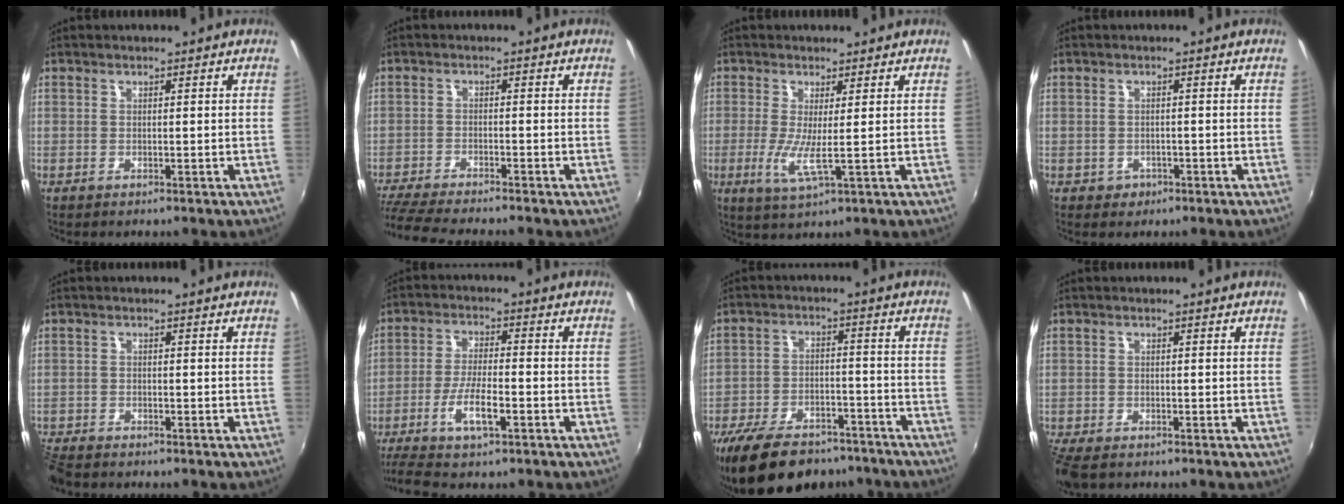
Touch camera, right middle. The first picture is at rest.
{"total": 9.3, "force": [-8.5, 0.1, 3.9], "torque": [-0.103, -0.027, -0.149]}
{"total": 5.0, "force": [-0.3, 0.0, 5.0], "torque": [-0.110, -0.016, -0.012]}
{"total": 2.0, "force": [-0.8, 1.7, 0.5], "torque": [-0.011, -0.002, -0.010]}
{"total": 5.5, "force": [-5.1, 1.4, 1.6], "torque": [-0.055, -0.023, -0.098]}
{"total": 9.3, "force": [-5.4, 1.7, 7.3], "torque": [-0.161, -0.009, -0.104]}
{"total": 20.0, "force": [-15.8, 8.2, 9.0], "torque": [-0.188, -0.007, -0.227]}
{"total": 5.7, "force": [-4.5, 2.1, 2.8], "torque": [-0.075, -0.029, -0.088]}